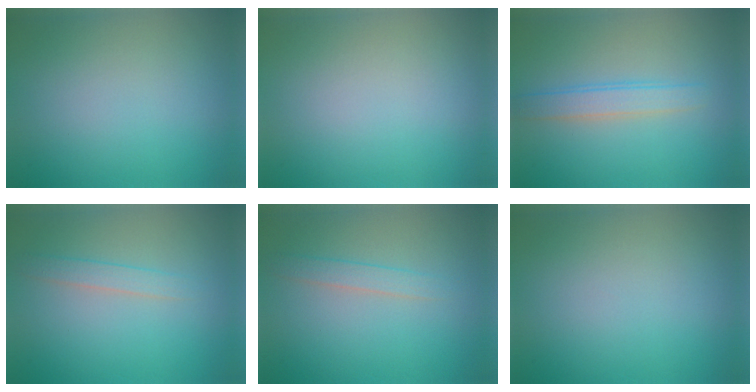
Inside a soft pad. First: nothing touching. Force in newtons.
{"total": 0.0}
{"total": 2.4, "press": 2.4, "slide": 0.2}
{"total": 1.5, "press": 1.5, "slide": 0.1}
{"total": 1.5, "press": 1.5, "slide": 0.1}
{"total": 0.0}